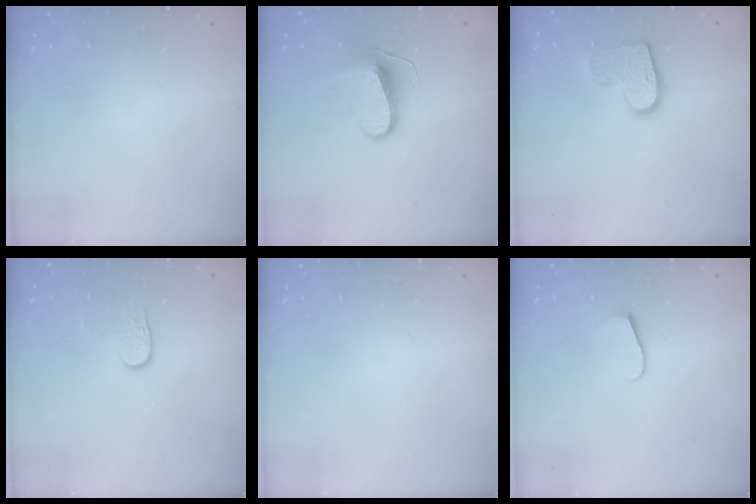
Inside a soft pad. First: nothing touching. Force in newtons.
{"total": 9.2, "press": 9.2, "slide": 0.4}
{"total": 11.6, "press": 11.5, "slide": 0.5}
{"total": 3.7, "press": 3.7, "slide": 0.2}
{"total": 0.0}
{"total": 7.0, "press": 6.9, "slide": 0.5}